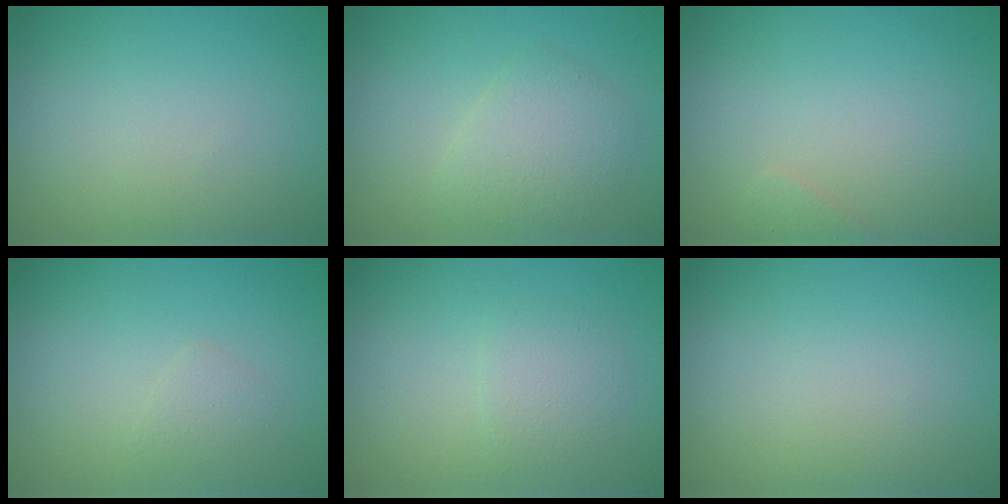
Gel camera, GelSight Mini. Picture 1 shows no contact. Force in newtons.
{"total": 2.9, "press": 2.9, "slide": 0.0}
{"total": 0.8, "press": 0.8, "slide": 0.0}
{"total": 0.9, "press": 0.9, "slide": 0.0}
{"total": 2.9, "press": 2.9, "slide": 0.2}
{"total": 0.0}